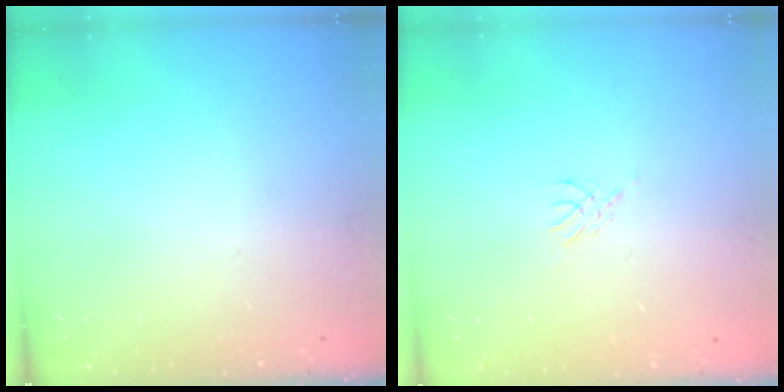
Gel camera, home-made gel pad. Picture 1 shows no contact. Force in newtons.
{"total": 2.7, "press": 2.6, "slide": 0.6}